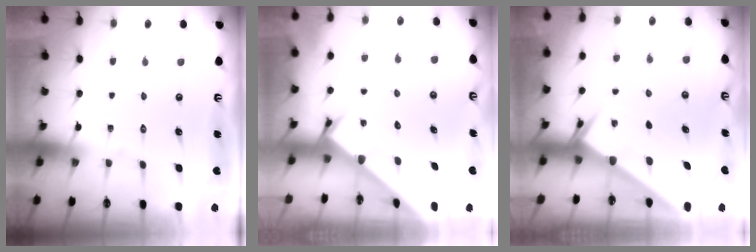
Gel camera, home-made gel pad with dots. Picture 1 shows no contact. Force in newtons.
{"total": 2.4, "press": 2.4, "slide": 0.0}
{"total": 2.0, "press": 2.0, "slide": 0.1}